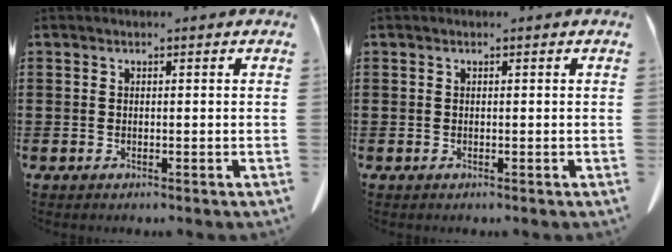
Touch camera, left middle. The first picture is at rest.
{"total": 0.0}